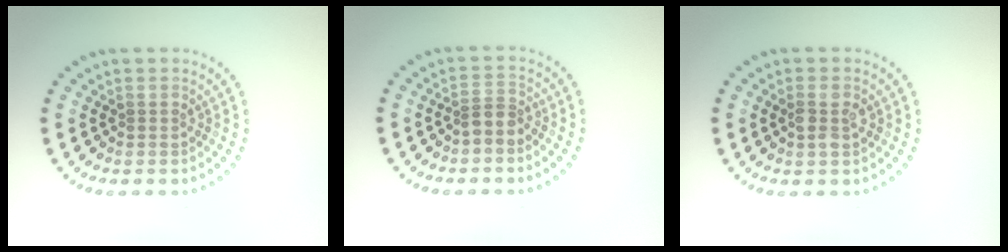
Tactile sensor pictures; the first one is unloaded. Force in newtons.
{"total": 1.9, "press": 1.5, "slide": 1.2}
{"total": 2.0, "press": 1.9, "slide": 0.4}